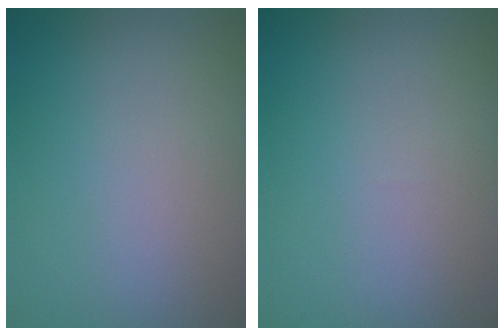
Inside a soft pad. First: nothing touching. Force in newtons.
{"total": 0.0}